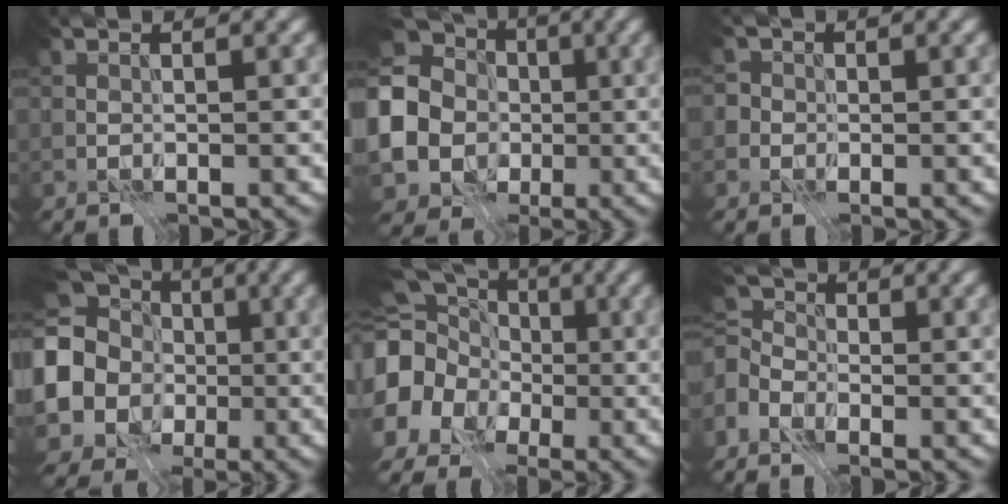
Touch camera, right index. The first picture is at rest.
{"total": 14.9, "force": [-0.7, 13.6, 6.1], "torque": [-0.169, -0.001, -0.048]}
{"total": 2.2, "force": [0.3, 2.1, 0.6], "torque": [0.016, 0.012, -0.024]}
{"total": 13.2, "force": [0.0, 11.8, 5.8], "torque": [-0.137, 0.000, -0.042]}
{"total": 17.0, "force": [-1.6, 15.7, 6.3], "torque": [-0.171, -0.010, -0.068]}
{"total": 5.1, "force": [-2.6, 3.4, 2.7], "torque": [-0.059, -0.004, -0.051]}